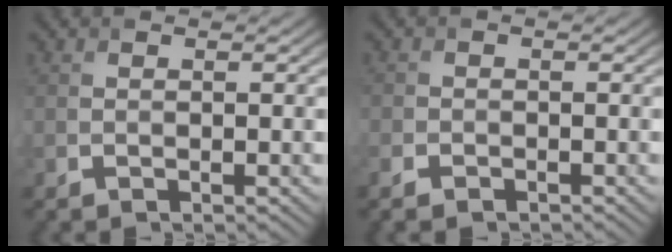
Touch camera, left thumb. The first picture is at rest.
{"total": 1.8, "force": [-1.4, 0.7, 0.8], "torque": [-0.014, -0.005, -0.031]}